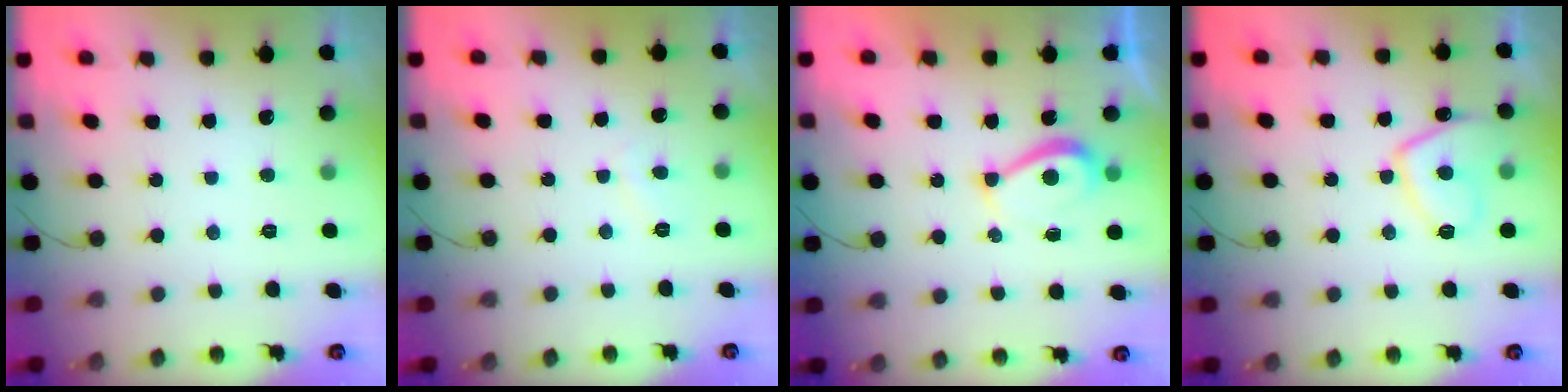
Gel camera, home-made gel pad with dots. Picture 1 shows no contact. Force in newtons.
{"total": 1.2, "press": 1.1, "slide": 0.5}
{"total": 4.7, "press": 4.7, "slide": 0.5}
{"total": 8.3, "press": 8.2, "slide": 1.6}